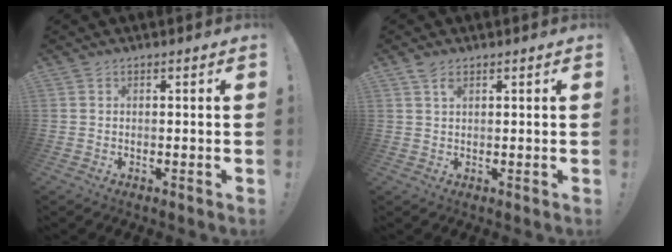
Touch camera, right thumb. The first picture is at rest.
{"total": 2.3, "force": [1.5, 1.0, 1.5], "torque": [-0.027, -0.004, 0.027]}